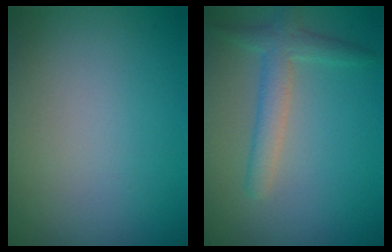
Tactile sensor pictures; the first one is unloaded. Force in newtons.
{"total": 2.9, "press": 2.9, "slide": 0.1}